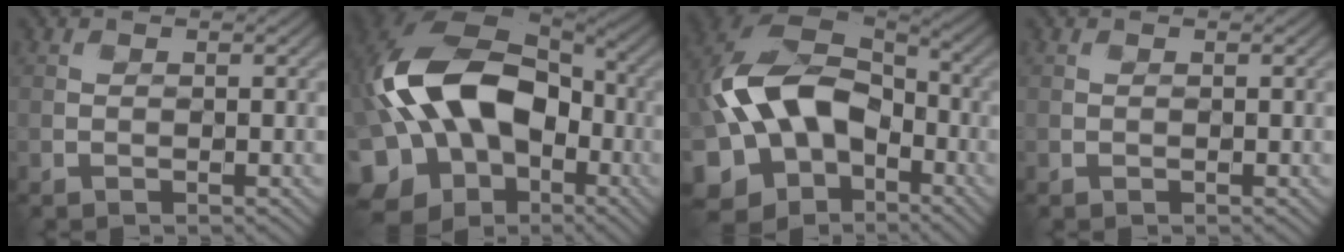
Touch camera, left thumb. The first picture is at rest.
{"total": 19.7, "force": [-2.7, 14.2, 13.3], "torque": [-0.277, -0.018, -0.039]}
{"total": 16.2, "force": [-3.8, 11.8, 10.4], "torque": [-0.236, -0.019, -0.071]}
{"total": 0.0}